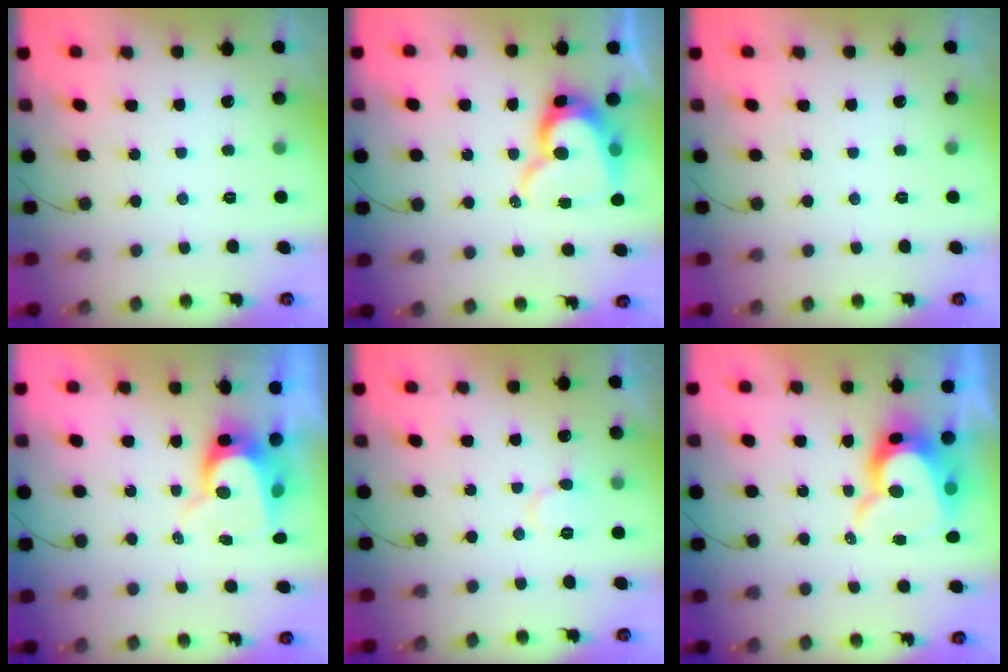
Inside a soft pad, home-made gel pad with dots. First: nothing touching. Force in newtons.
{"total": 13.9, "press": 13.9, "slide": 1.3}
{"total": 0.0}
{"total": 8.7, "press": 8.6, "slide": 0.8}
{"total": 7.0, "press": 6.9, "slide": 1.0}
{"total": 13.0, "press": 13.0, "slide": 1.1}